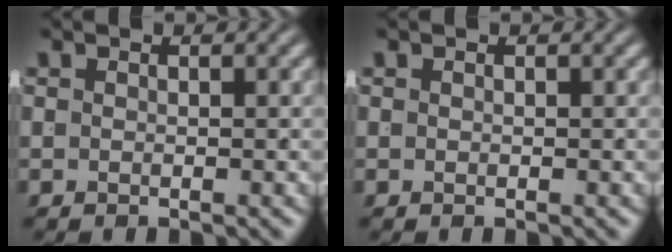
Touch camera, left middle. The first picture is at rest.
{"total": 0.0}